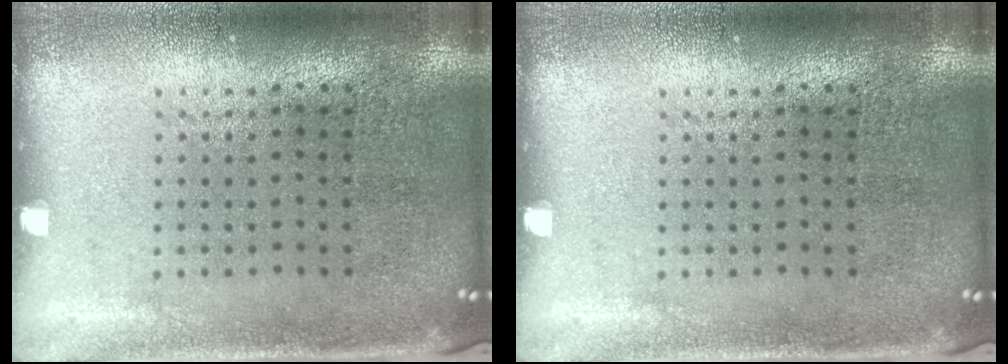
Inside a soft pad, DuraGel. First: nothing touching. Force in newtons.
{"total": 0.0}